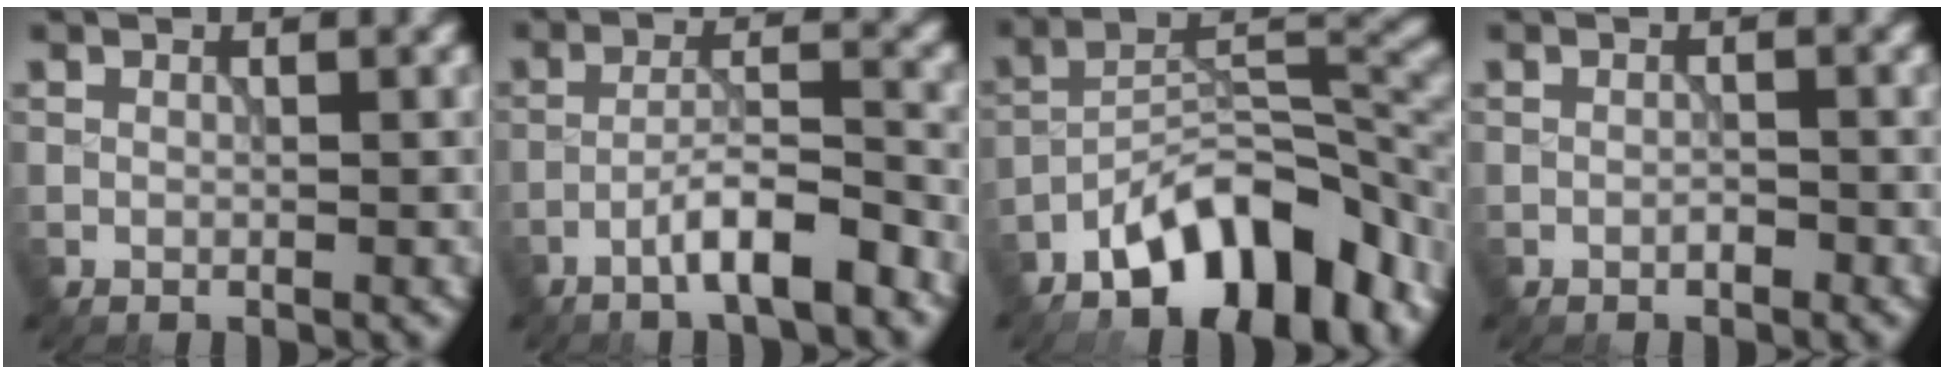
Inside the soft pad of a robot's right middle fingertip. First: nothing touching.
{"total": 4.9, "force": [-3.1, 0.7, 3.8], "torque": [-0.064, 0.012, -0.060]}
{"total": 11.7, "force": [-7.3, 5.0, 7.6], "torque": [-0.103, 0.008, -0.136]}
{"total": 0.7, "force": [-0.5, 0.3, 0.4], "torque": [-0.007, 0.001, -0.008]}